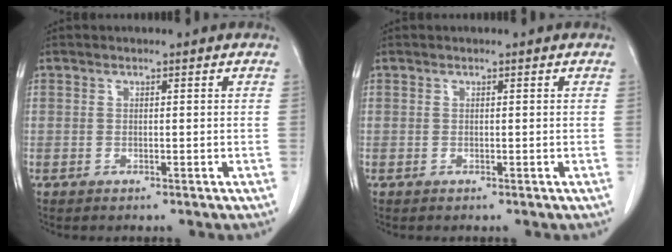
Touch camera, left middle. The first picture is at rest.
{"total": 0.0}